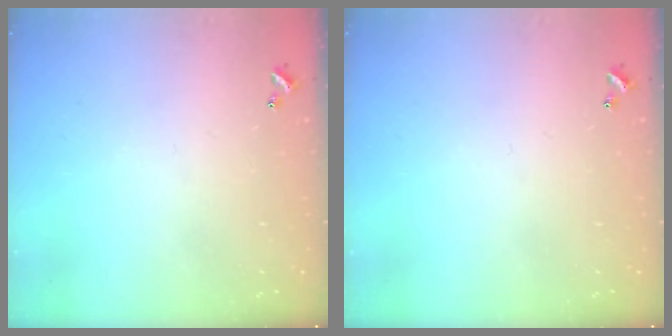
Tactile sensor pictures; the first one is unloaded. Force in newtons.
{"total": 0.0}